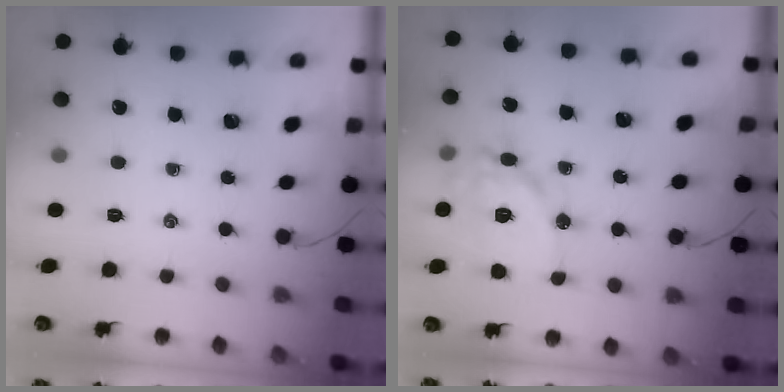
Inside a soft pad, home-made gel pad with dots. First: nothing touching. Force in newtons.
{"total": 15.1, "press": 15.0, "slide": 1.3}